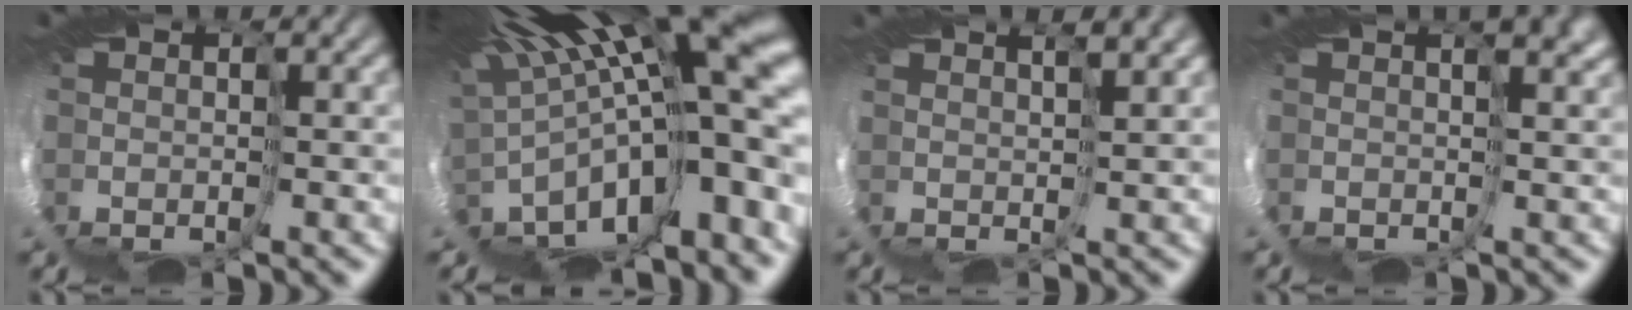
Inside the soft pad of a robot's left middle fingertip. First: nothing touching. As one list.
[{"total": 12.0, "force": [3.6, 1.8, 11.4], "torque": [-0.162, -0.037, 0.085]}, {"total": 4.2, "force": [2.8, -2.8, -1.4], "torque": [0.012, 0.009, 0.051]}, {"total": 2.0, "force": [1.0, -1.6, 0.6], "torque": [-0.008, -0.004, 0.026]}]